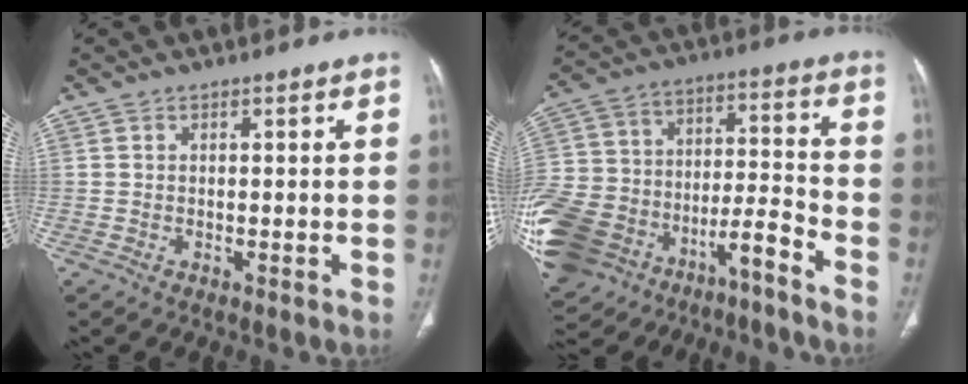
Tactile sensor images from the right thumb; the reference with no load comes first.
{"total": 24.3, "force": [-15.6, 12.5, 13.8], "torque": [-0.323, 0.085, -0.272]}